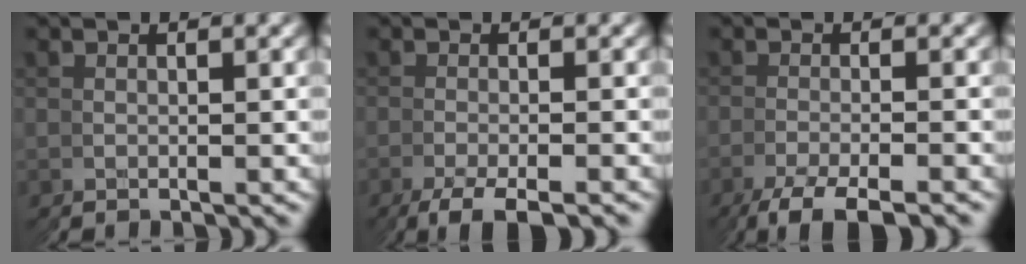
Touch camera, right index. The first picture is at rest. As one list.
[{"total": 2.9, "force": [-2.1, -1.1, 1.6], "torque": [-0.026, 0.006, -0.039]}, {"total": 3.4, "force": [-2.9, -1.1, 1.4], "torque": [-0.024, 0.009, -0.054]}]